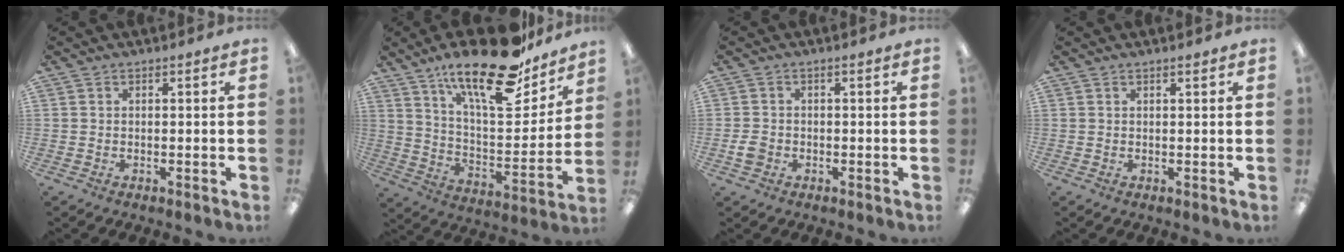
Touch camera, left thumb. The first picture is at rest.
{"total": 24.1, "force": [17.5, 7.7, 14.8], "torque": [-0.233, -0.109, 0.292]}
{"total": 2.7, "force": [-0.7, 2.2, 1.5], "torque": [-0.032, 0.002, -0.015]}
{"total": 0.9, "force": [0.7, 0.2, 0.5], "torque": [-0.011, 0.001, 0.011]}